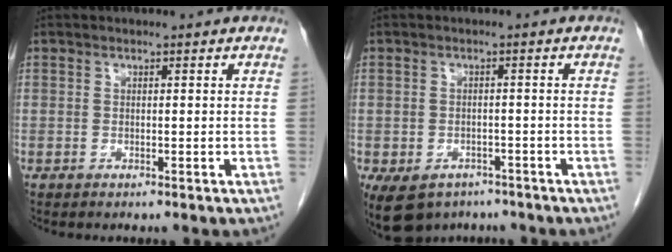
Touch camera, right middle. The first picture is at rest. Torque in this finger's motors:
{"motor_torque": [0.84, -0.67, 0.43, 0.08]}